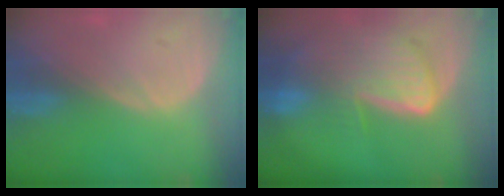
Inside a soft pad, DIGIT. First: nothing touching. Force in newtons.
{"total": 9.1, "press": 8.0, "slide": 4.4}